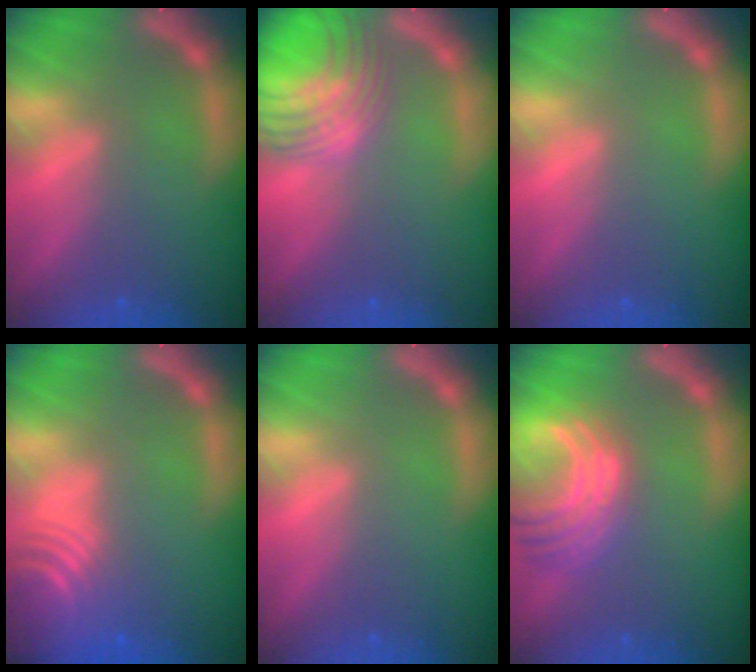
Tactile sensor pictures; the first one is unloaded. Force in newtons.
{"total": 10.1}
{"total": 0.0}
{"total": 9.1}
{"total": 0.0}
{"total": 8.1}